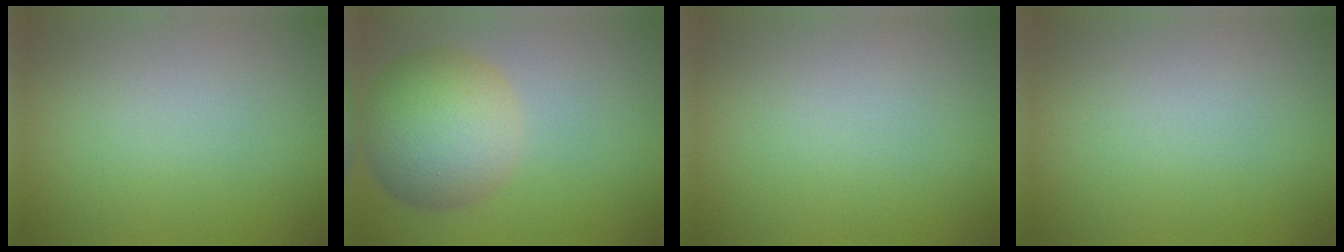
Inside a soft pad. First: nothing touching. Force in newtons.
{"total": 7.6, "press": 7.6, "slide": 0.3}
{"total": 0.0}
{"total": 0.0}